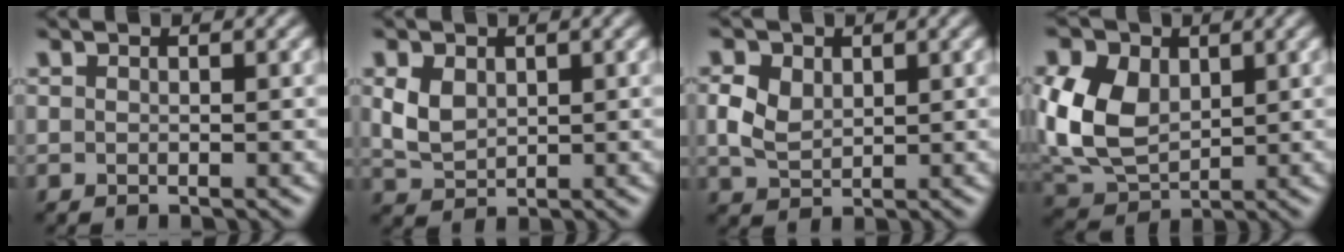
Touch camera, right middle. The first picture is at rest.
{"total": 2.9, "force": [0.8, 2.1, 1.8], "torque": [-0.046, -0.001, 0.019]}
{"total": 3.0, "force": [0.7, 2.2, 1.9], "torque": [-0.050, 0.001, 0.016]}
{"total": 8.5, "force": [1.4, 6.0, 5.8], "torque": [-0.148, 0.006, 0.020]}